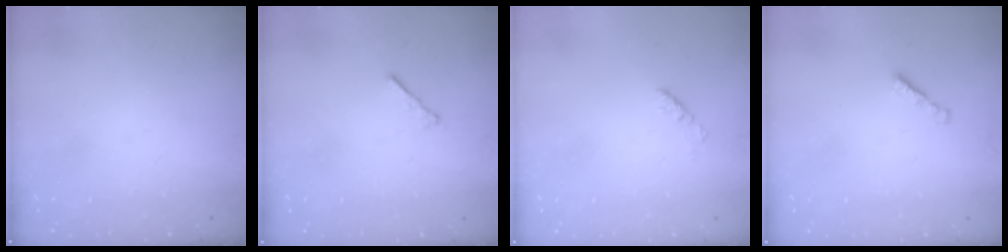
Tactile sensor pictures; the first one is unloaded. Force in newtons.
{"total": 1.9, "press": 1.8, "slide": 0.5}
{"total": 3.4, "press": 3.3, "slide": 0.5}
{"total": 1.0, "press": 0.8, "slide": 0.5}